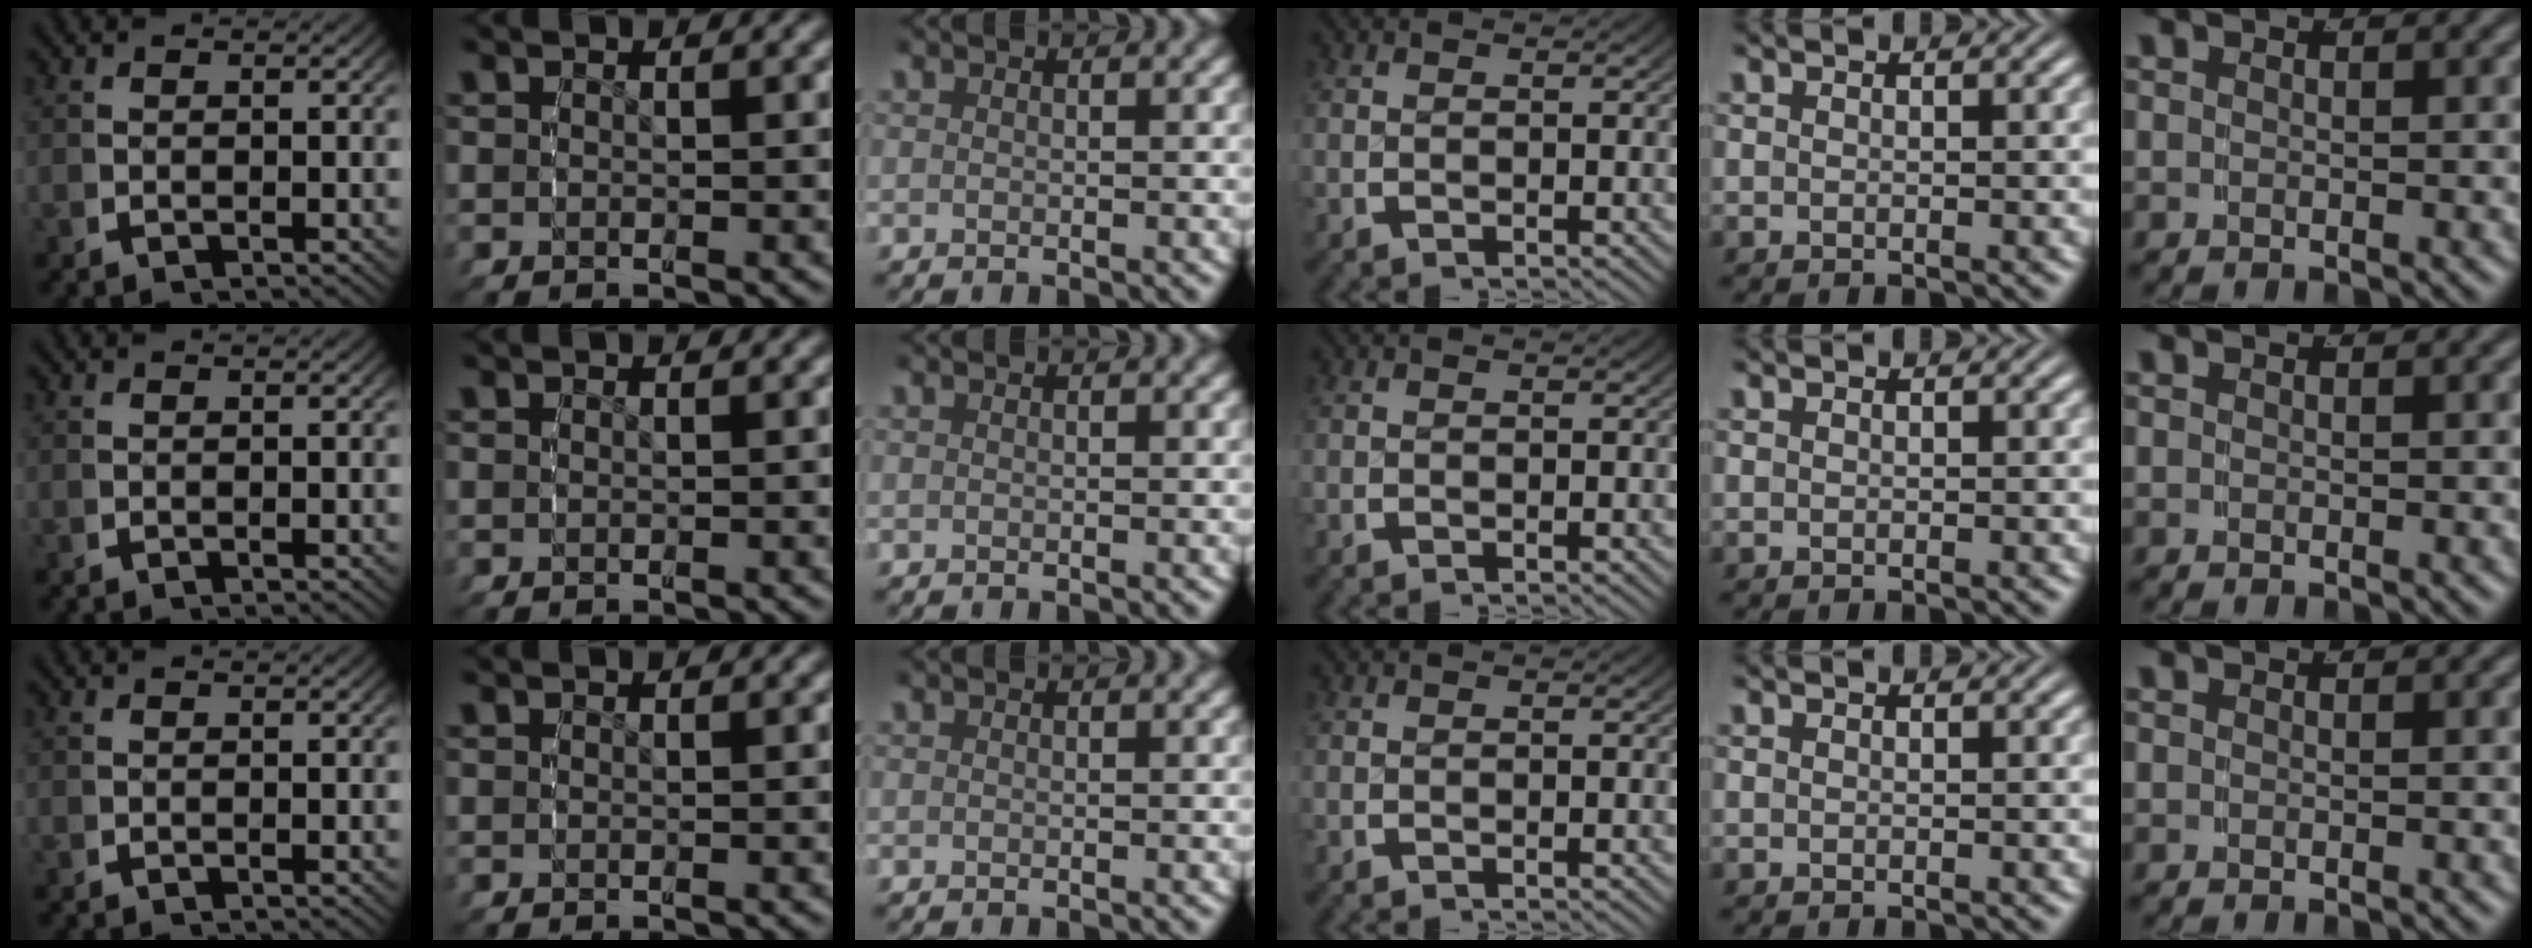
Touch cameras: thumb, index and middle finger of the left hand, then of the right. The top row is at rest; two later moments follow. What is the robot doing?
{"motion": "reach", "object": "shorts"}